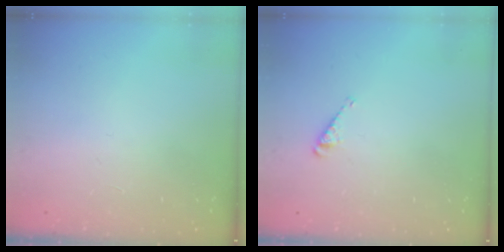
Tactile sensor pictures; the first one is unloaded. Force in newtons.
{"total": 3.5, "press": 3.4, "slide": 0.5}